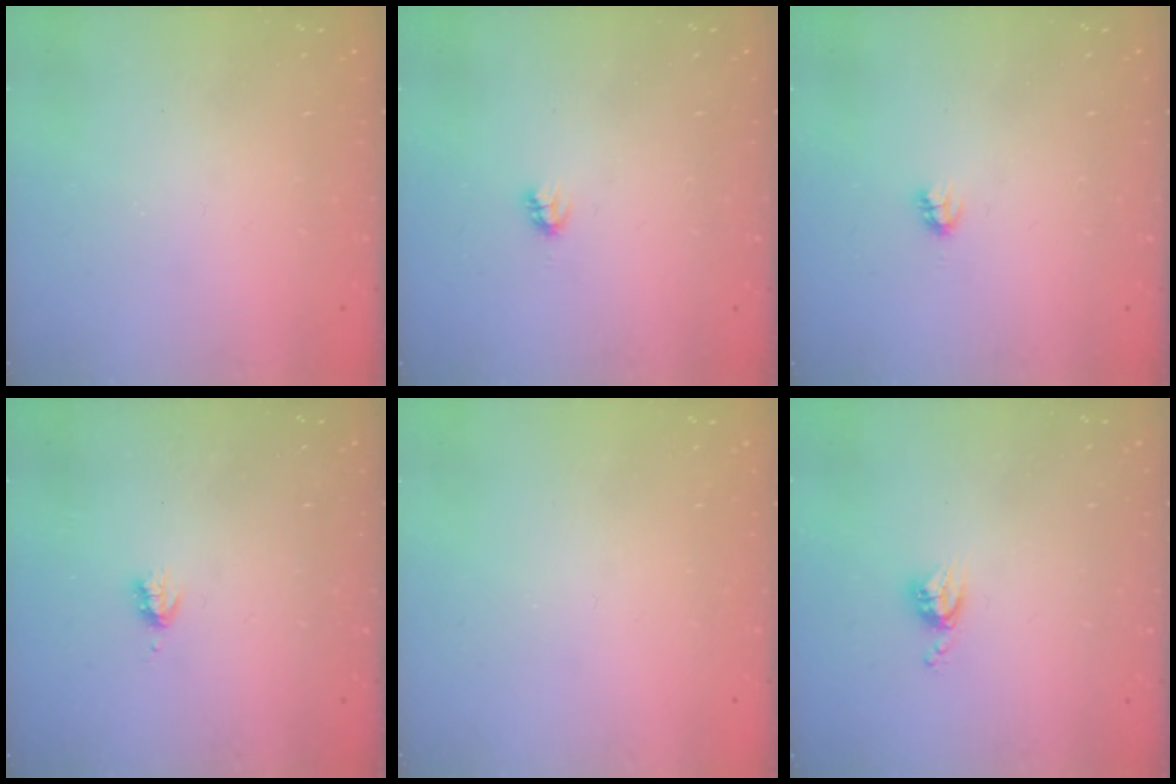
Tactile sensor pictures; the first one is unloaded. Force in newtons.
{"total": 2.2, "press": 2.2, "slide": 0.2}
{"total": 2.2, "press": 2.2, "slide": 0.2}
{"total": 2.9, "press": 2.8, "slide": 0.5}
{"total": 0.0}
{"total": 4.2, "press": 4.2, "slide": 0.5}